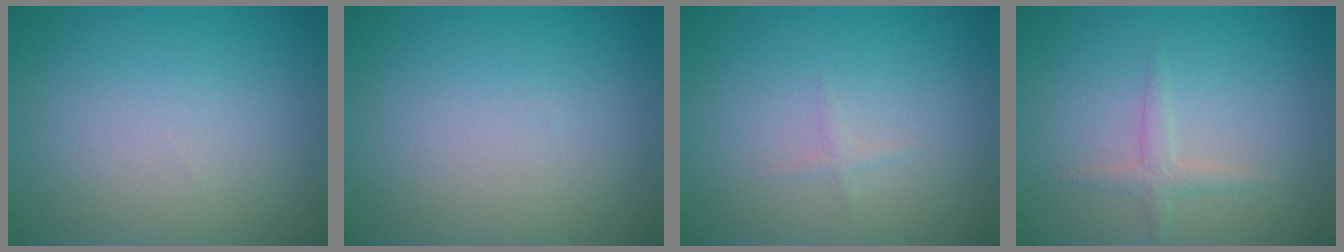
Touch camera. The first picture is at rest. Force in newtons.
{"total": 0.0}
{"total": 0.6, "press": 0.6, "slide": 0.0}
{"total": 1.5, "press": 1.5, "slide": 0.1}